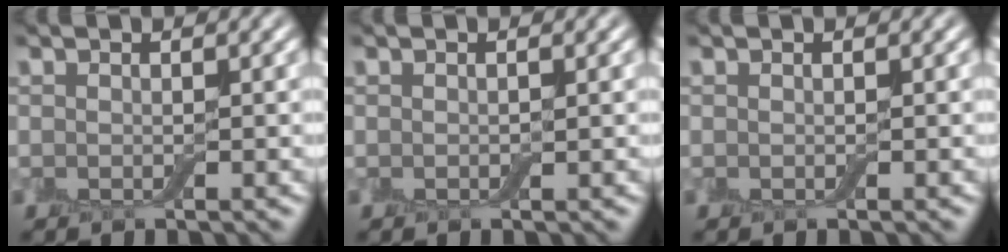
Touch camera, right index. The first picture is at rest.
{"total": 0.0}
{"total": 0.0}